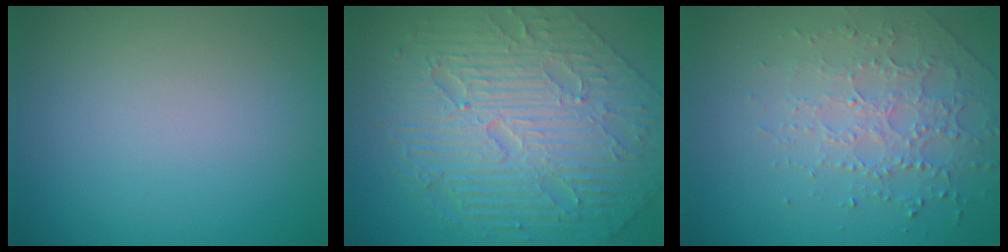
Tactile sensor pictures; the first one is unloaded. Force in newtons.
{"total": 10.9, "press": 7.4, "slide": 8.1}
{"total": 2.6, "press": 2.4, "slide": 1.1}